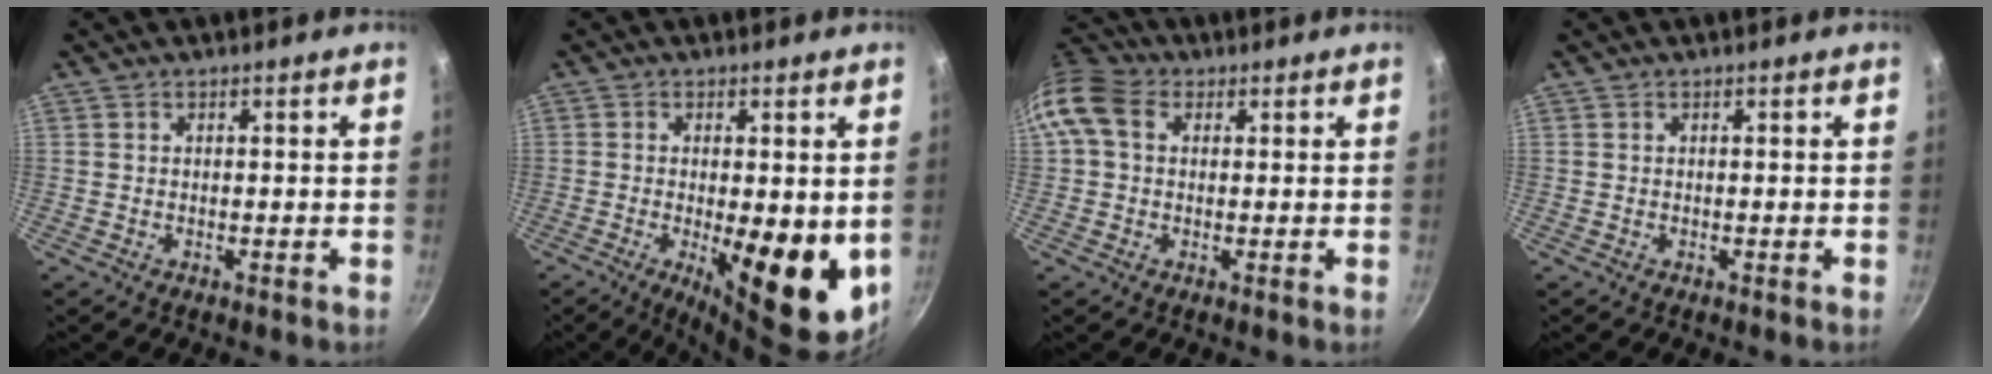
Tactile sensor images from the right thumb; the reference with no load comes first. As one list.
[{"total": 14.4, "force": [-2.0, 5.0, 13.3], "torque": [-0.168, -0.016, -0.017]}, {"total": 9.3, "force": [2.1, 6.8, 6.0], "torque": [-0.118, 0.020, 0.023]}, {"total": 0.0}]